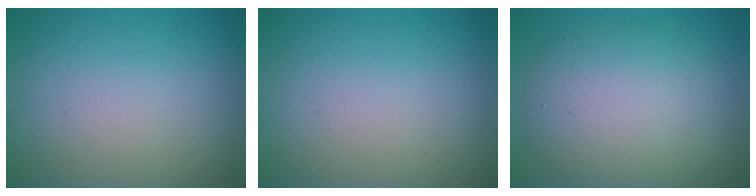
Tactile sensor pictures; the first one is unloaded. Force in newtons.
{"total": 0.0}
{"total": 6.3, "press": 6.3, "slide": 0.2}